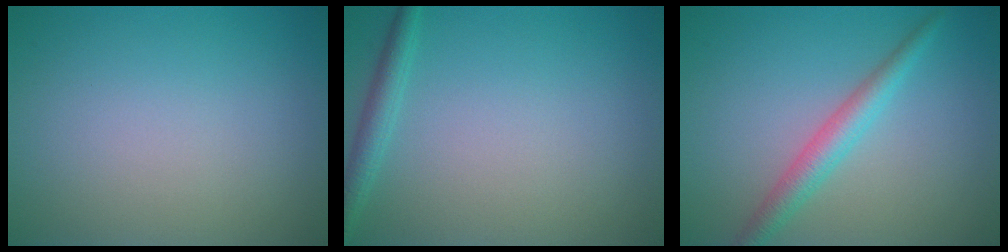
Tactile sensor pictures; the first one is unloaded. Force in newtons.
{"total": 1.8, "press": 1.8, "slide": 0.1}
{"total": 2.9, "press": 2.9, "slide": 0.0}